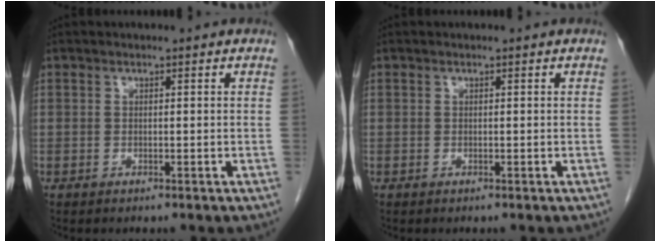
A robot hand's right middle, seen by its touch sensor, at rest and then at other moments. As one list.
[{"total": 0.0}]